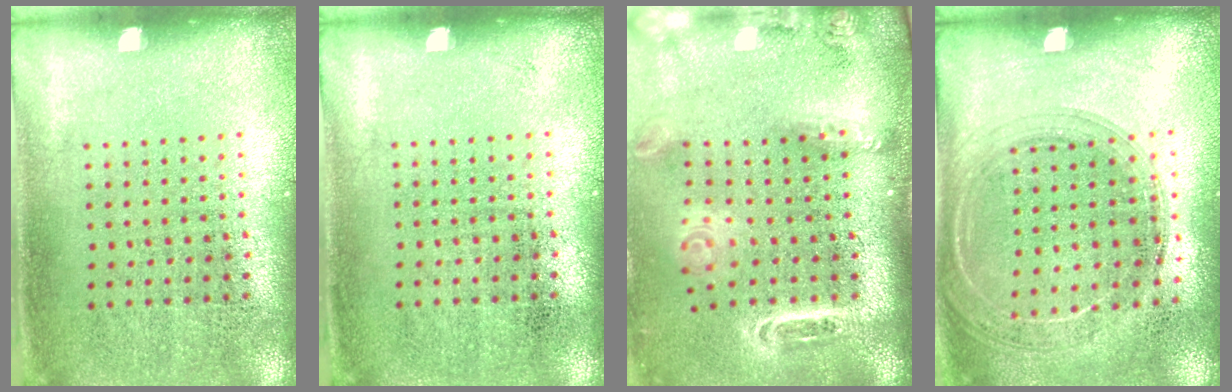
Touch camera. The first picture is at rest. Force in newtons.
{"total": 0.0}
{"total": 2.8, "press": 1.9, "slide": 2.0}
{"total": 1.6, "press": 1.5, "slide": 0.2}